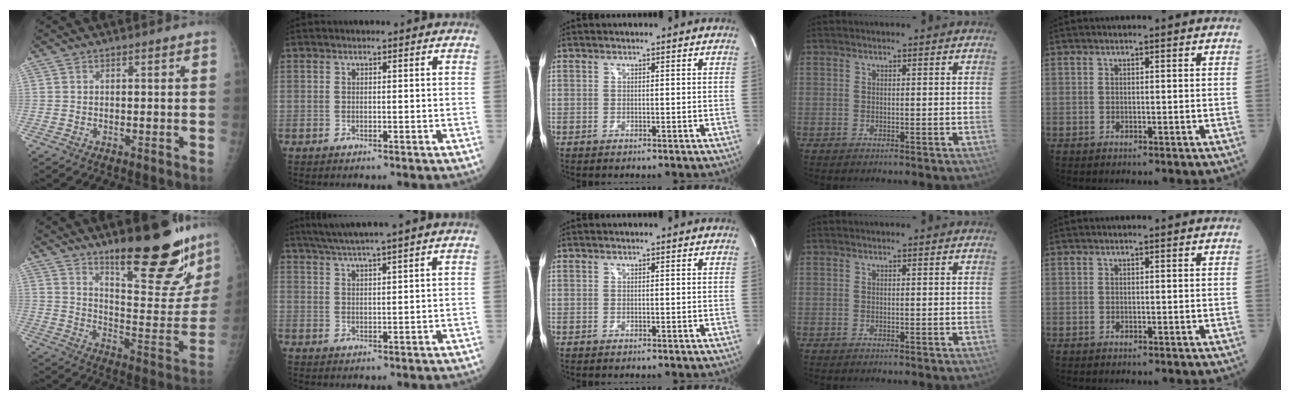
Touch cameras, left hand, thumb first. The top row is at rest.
{"thumb": {"total": 22.4, "force": [16.1, 5.8, 14.5], "torque": [-0.165, -0.118, 0.238]}, "index": {"total": 7.7, "force": [6.4, -1.6, 4.0], "torque": [-0.065, 0.014, 0.100]}}